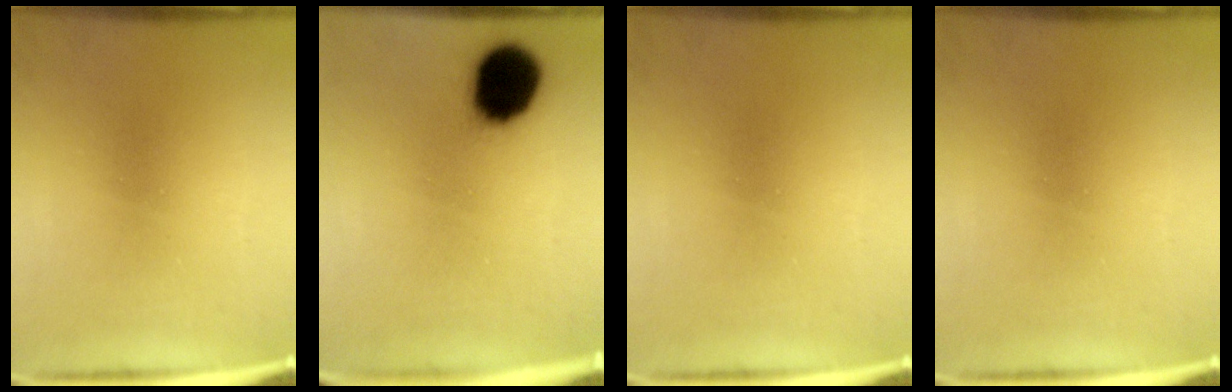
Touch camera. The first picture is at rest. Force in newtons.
{"total": 14.1}
{"total": 0.0}
{"total": 0.0}